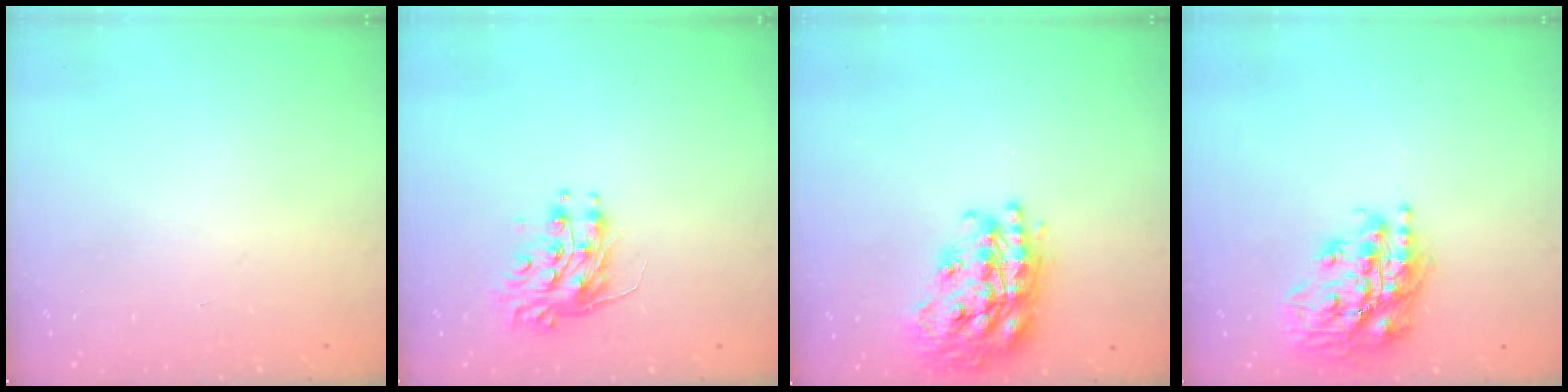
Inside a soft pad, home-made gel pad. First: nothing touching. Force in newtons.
{"total": 8.7, "press": 8.7, "slide": 0.3}
{"total": 25.6, "press": 25.5, "slide": 2.2}
{"total": 19.9, "press": 19.8, "slide": 2.4}